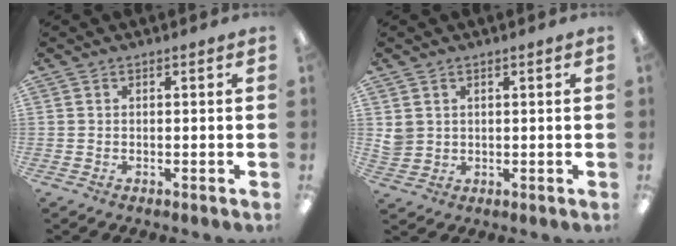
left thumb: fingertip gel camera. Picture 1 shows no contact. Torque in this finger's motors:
{"motor_torque": [0.39, 0.98, 0.44, -0.73, -0.01]}